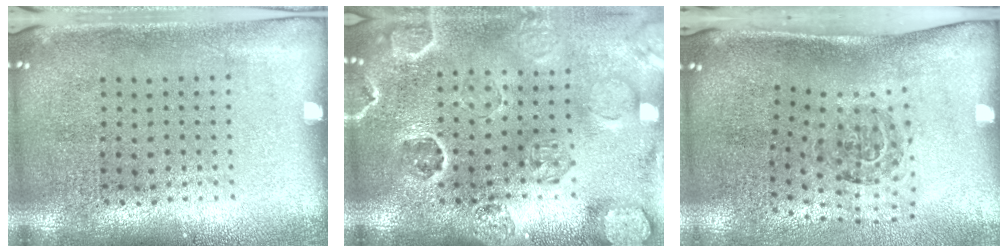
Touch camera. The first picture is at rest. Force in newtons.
{"total": 2.7, "press": 2.7, "slide": 0.6}
{"total": 1.7, "press": 1.2, "slide": 1.2}